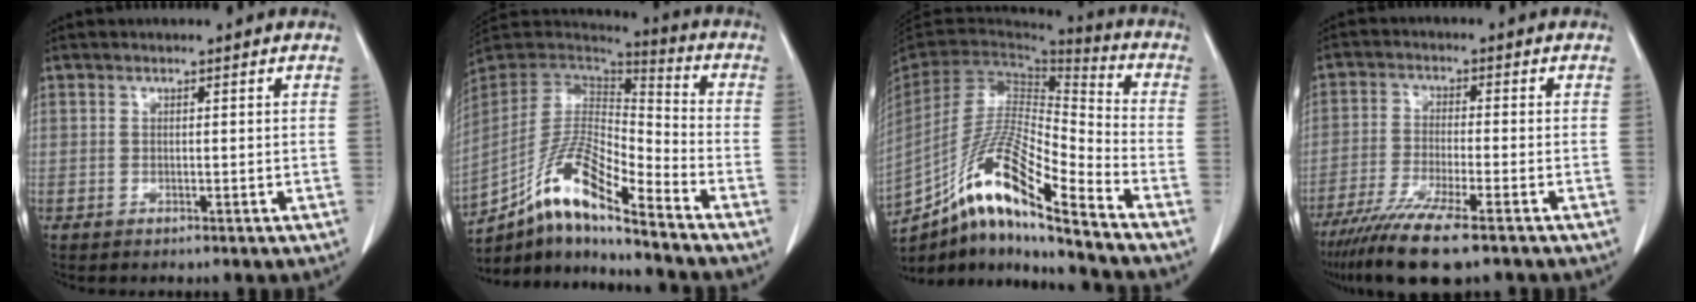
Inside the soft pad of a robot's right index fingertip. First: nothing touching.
{"total": 14.9, "force": [-10.4, 1.7, 10.5], "torque": [-0.201, 0.011, -0.192]}
{"total": 19.9, "force": [-14.5, 0.7, 13.6], "torque": [-0.294, -0.017, -0.273]}
{"total": 10.7, "force": [-7.8, 0.7, 7.4], "torque": [-0.127, -0.028, -0.128]}